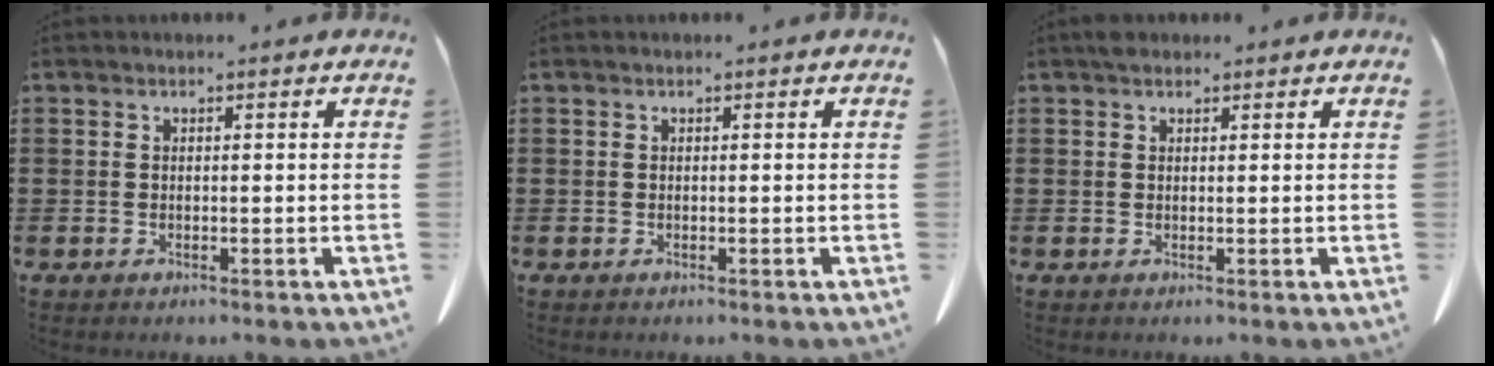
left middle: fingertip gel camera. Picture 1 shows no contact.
{"total": 0.0}
{"total": 1.0, "force": [0.8, 0.6, 0.2], "torque": [0.001, 0.000, 0.014]}